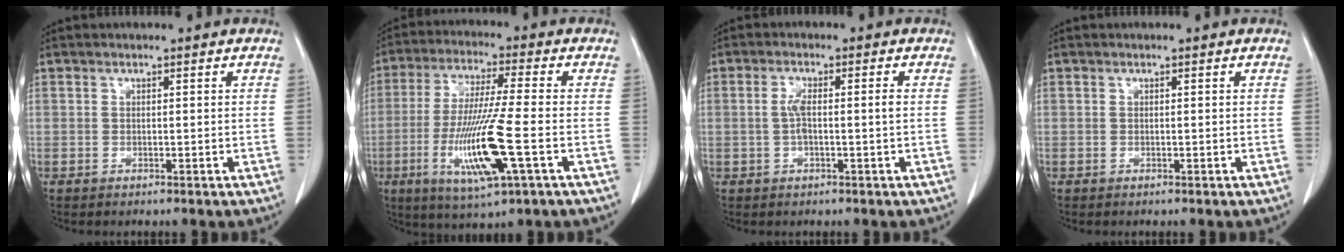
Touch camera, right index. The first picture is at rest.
{"total": 13.7, "force": [-4.0, 0.3, 13.1], "torque": [-0.265, -0.023, -0.075]}
{"total": 3.4, "force": [-0.2, 0.3, 3.4], "torque": [-0.071, 0.005, -0.004]}
{"total": 0.0}